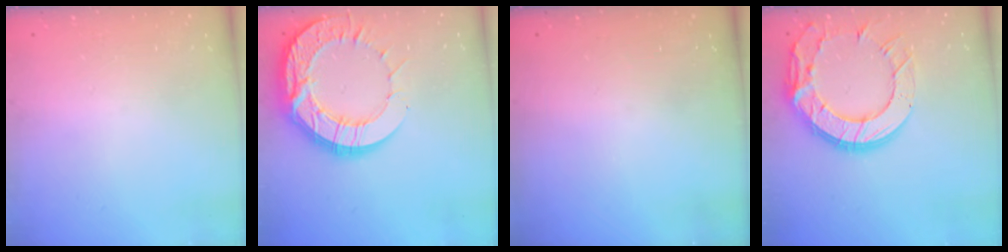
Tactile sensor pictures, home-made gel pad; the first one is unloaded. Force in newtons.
{"total": 20.2, "press": 20.1, "slide": 1.8}
{"total": 0.0}
{"total": 17.6, "press": 17.5, "slide": 1.2}